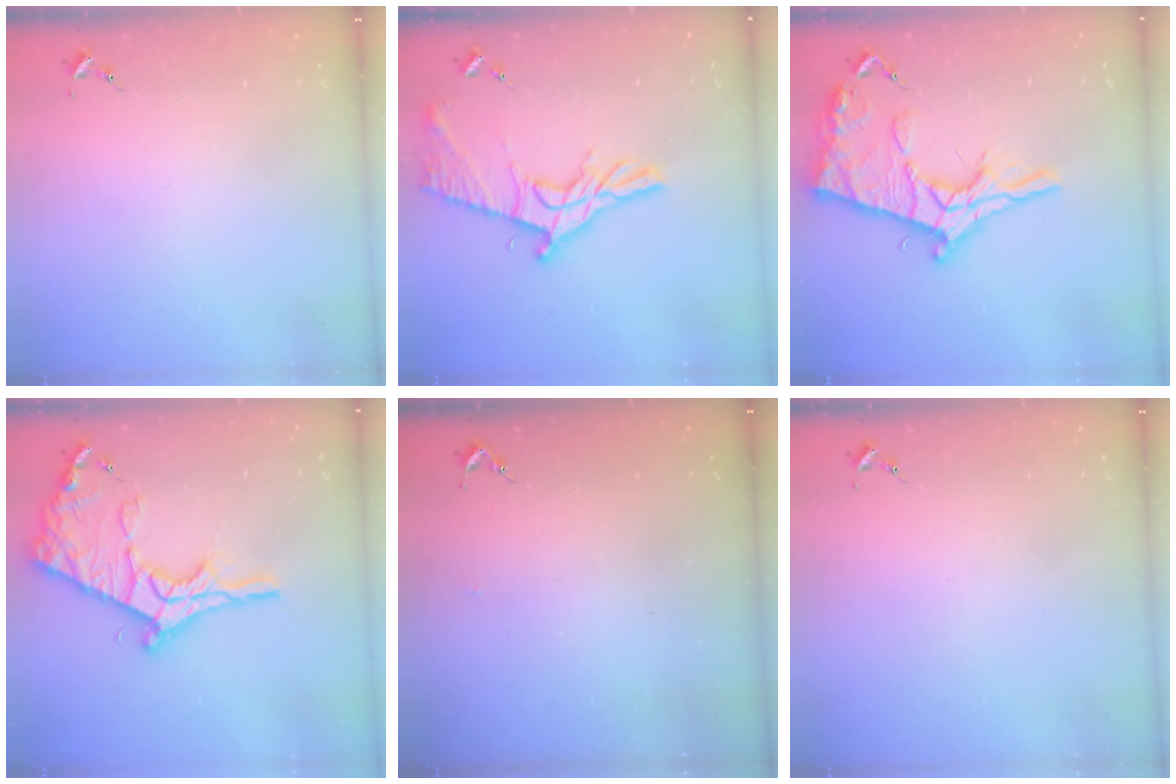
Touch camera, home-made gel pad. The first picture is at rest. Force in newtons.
{"total": 16.7, "press": 16.7, "slide": 0.7}
{"total": 21.2, "press": 21.2, "slide": 1.8}
{"total": 21.0, "press": 20.9, "slide": 1.8}
{"total": 2.6, "press": 2.5, "slide": 0.3}
{"total": 0.0}